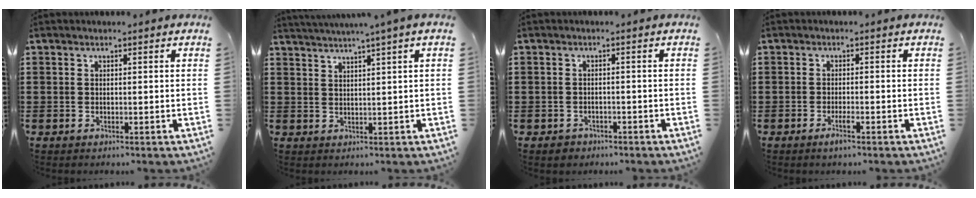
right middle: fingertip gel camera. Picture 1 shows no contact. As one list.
[{"total": 1.8, "force": [1.6, -0.8, 0.4], "torque": [-0.007, -0.003, 0.030]}, {"total": 1.0, "force": [-0.8, 0.6, 0.0], "torque": [-0.004, 0.002, -0.019]}, {"total": 1.9, "force": [-1.1, 0.2, 1.5], "torque": [-0.032, -0.004, -0.023]}]